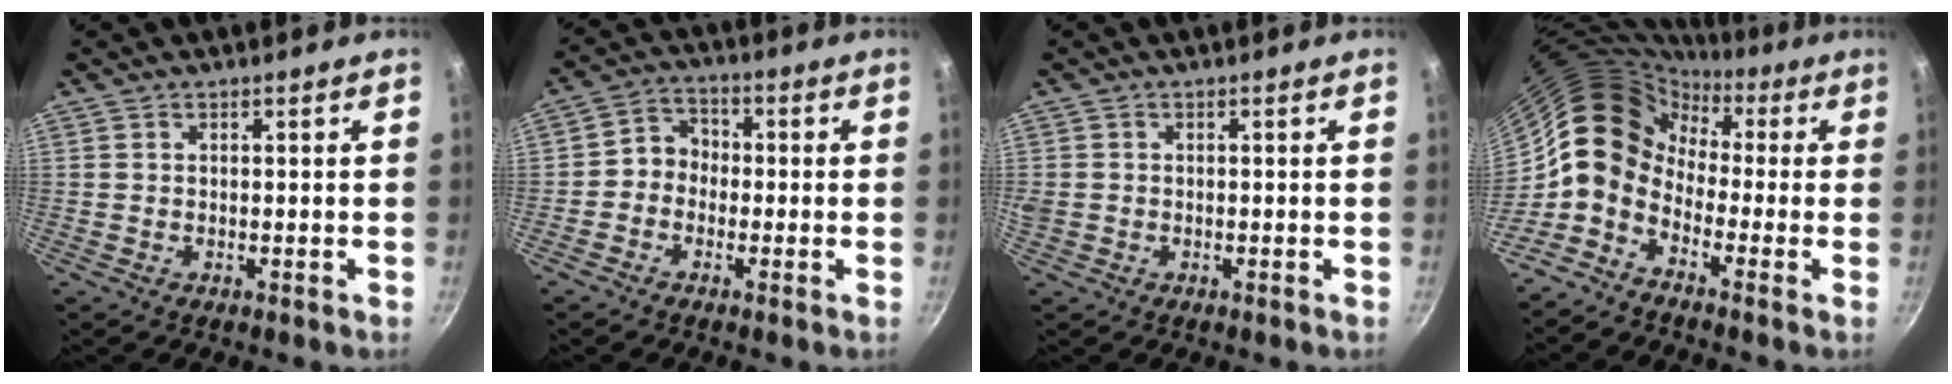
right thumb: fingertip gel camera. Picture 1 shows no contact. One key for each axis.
{"total": 5.2, "fx": -1.2, "fy": 4.5, "fz": 2.4, "tx": -0.017, "ty": 0.026, "tz": -0.038}
{"total": 2.2, "fx": -0.1, "fy": 2.0, "fz": 0.9, "tx": -0.015, "ty": 0.000, "tz": 0.000}
{"total": 10.3, "fx": -1.8, "fy": 8.2, "fz": 5.9, "tx": -0.073, "ty": 0.043, "tz": -0.064}